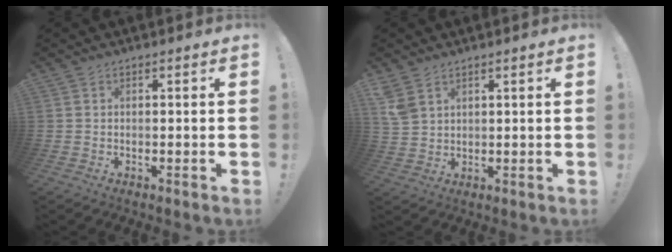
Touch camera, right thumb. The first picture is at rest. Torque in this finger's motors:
{"motor_torque": [0.47, 1.15, 0.48, 0.47, -0.01]}